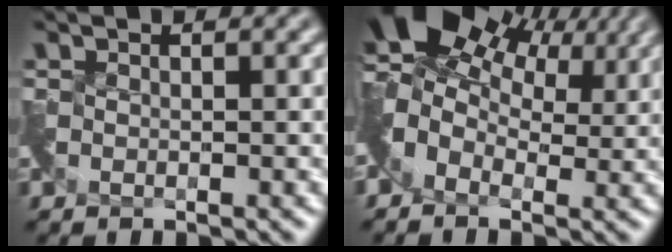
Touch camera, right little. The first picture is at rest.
{"total": 7.6, "force": [3.3, 5.1, 4.6], "torque": [-0.082, 0.011, 0.054]}